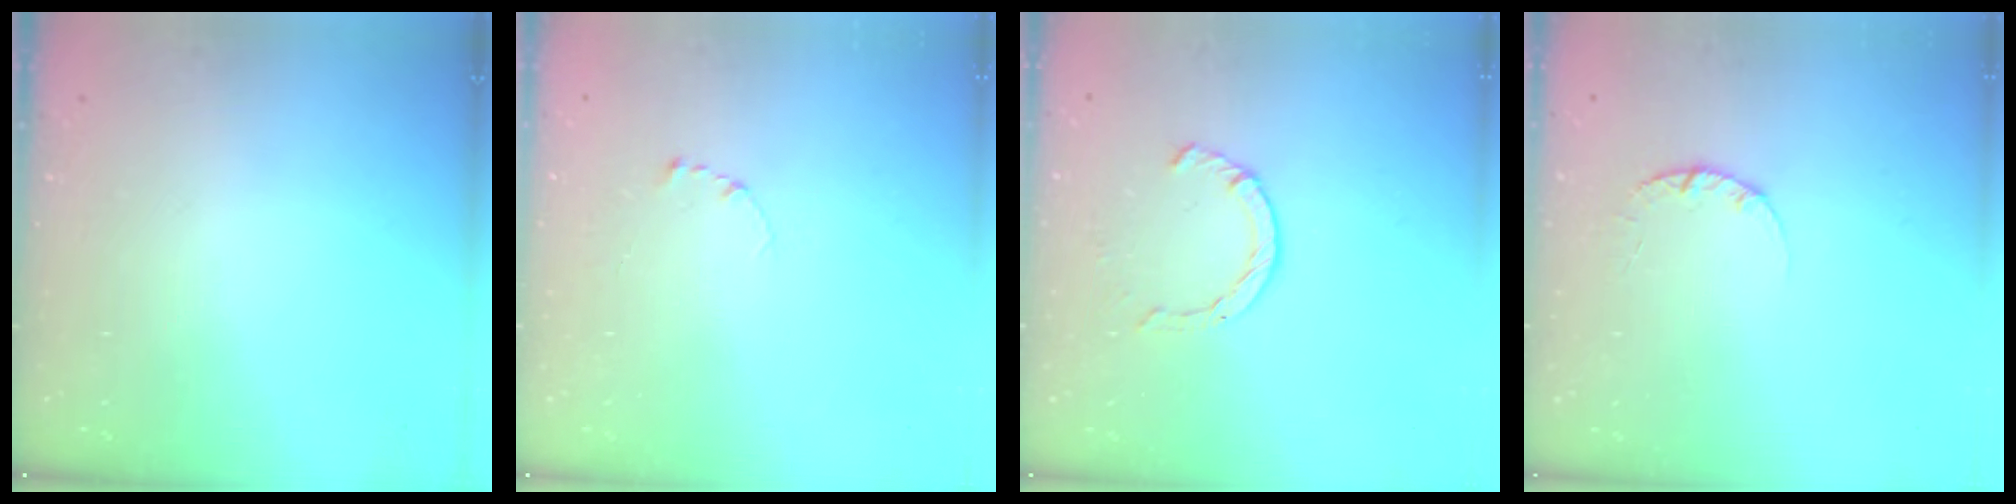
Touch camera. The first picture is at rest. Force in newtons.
{"total": 2.7, "press": 2.7, "slide": 0.3}
{"total": 2.4, "press": 2.4, "slide": 0.2}
{"total": 2.4, "press": 2.3, "slide": 0.3}